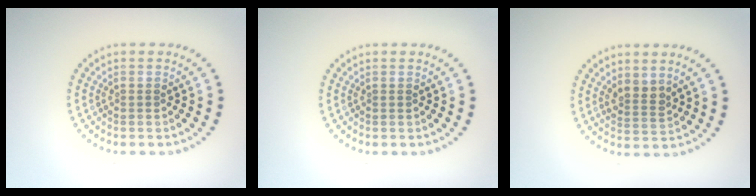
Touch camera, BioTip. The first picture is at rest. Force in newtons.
{"total": 0.0}
{"total": 2.0, "press": 1.7, "slide": 1.1}